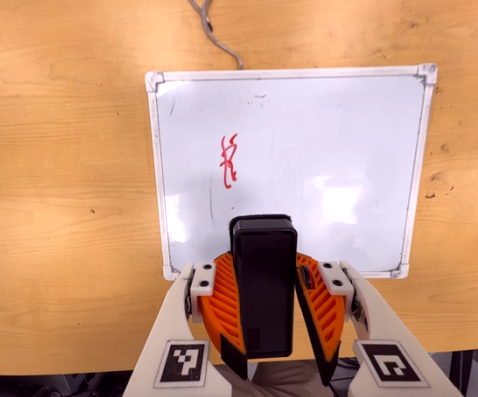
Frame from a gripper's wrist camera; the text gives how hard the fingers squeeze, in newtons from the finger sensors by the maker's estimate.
{"total": 9.6, "left": 9.6, "right": 9.6}